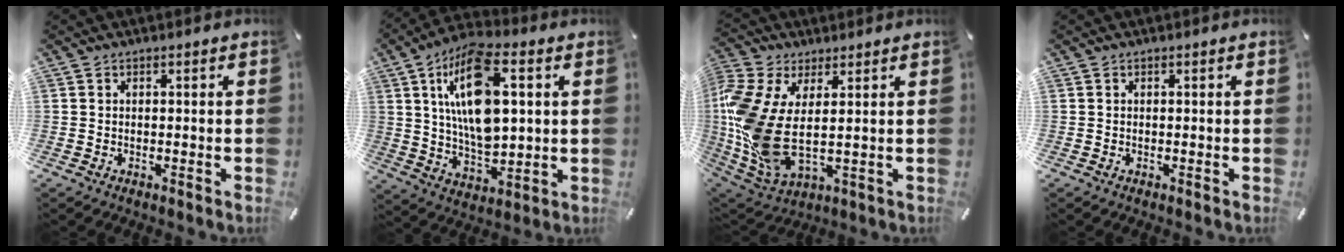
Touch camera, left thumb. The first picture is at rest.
{"total": 17.8, "force": [4.9, 9.4, 14.3], "torque": [-0.286, -0.001, 0.080]}
{"total": 12.2, "force": [1.0, 6.3, 10.4], "torque": [-0.258, -0.040, 0.015]}
{"total": 0.0}